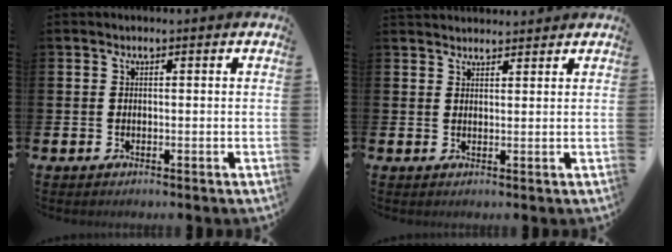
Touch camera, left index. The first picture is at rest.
{"total": 2.3, "force": [2.2, 0.5, 0.0], "torque": [-0.002, -0.009, 0.041]}